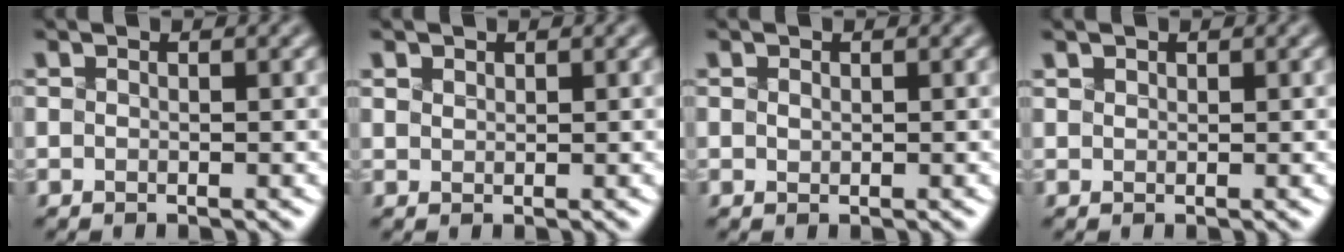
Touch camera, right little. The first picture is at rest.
{"total": 1.6, "force": [1.1, 1.0, 0.6], "torque": [-0.029, 0.005, 0.031]}
{"total": 0.8, "force": [0.5, 0.5, 0.4], "torque": [-0.017, 0.006, 0.016]}
{"total": 1.7, "force": [1.1, 1.0, 0.8], "torque": [-0.034, 0.011, 0.026]}